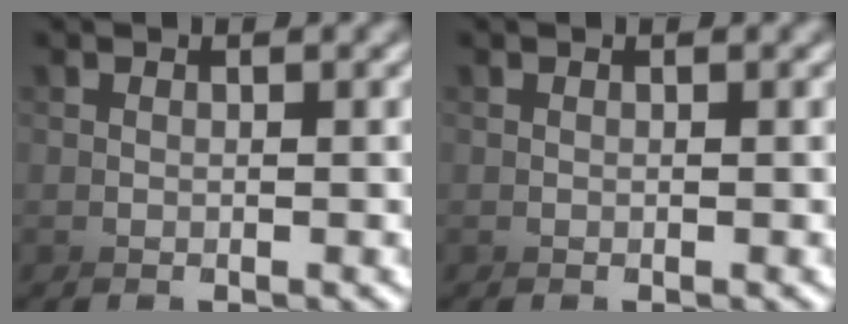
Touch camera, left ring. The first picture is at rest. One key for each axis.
{"total": 0.0}